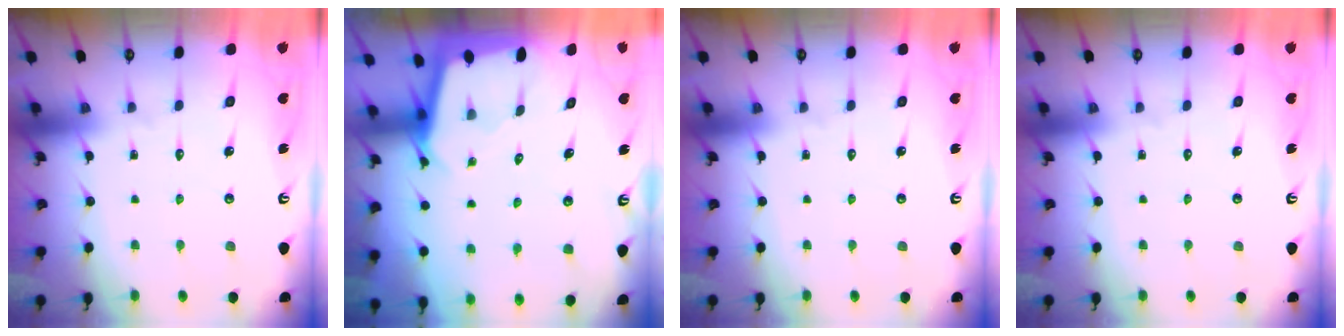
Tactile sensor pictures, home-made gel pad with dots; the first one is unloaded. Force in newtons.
{"total": 2.3, "press": 2.3, "slide": 0.1}
{"total": 0.0}
{"total": 0.0}